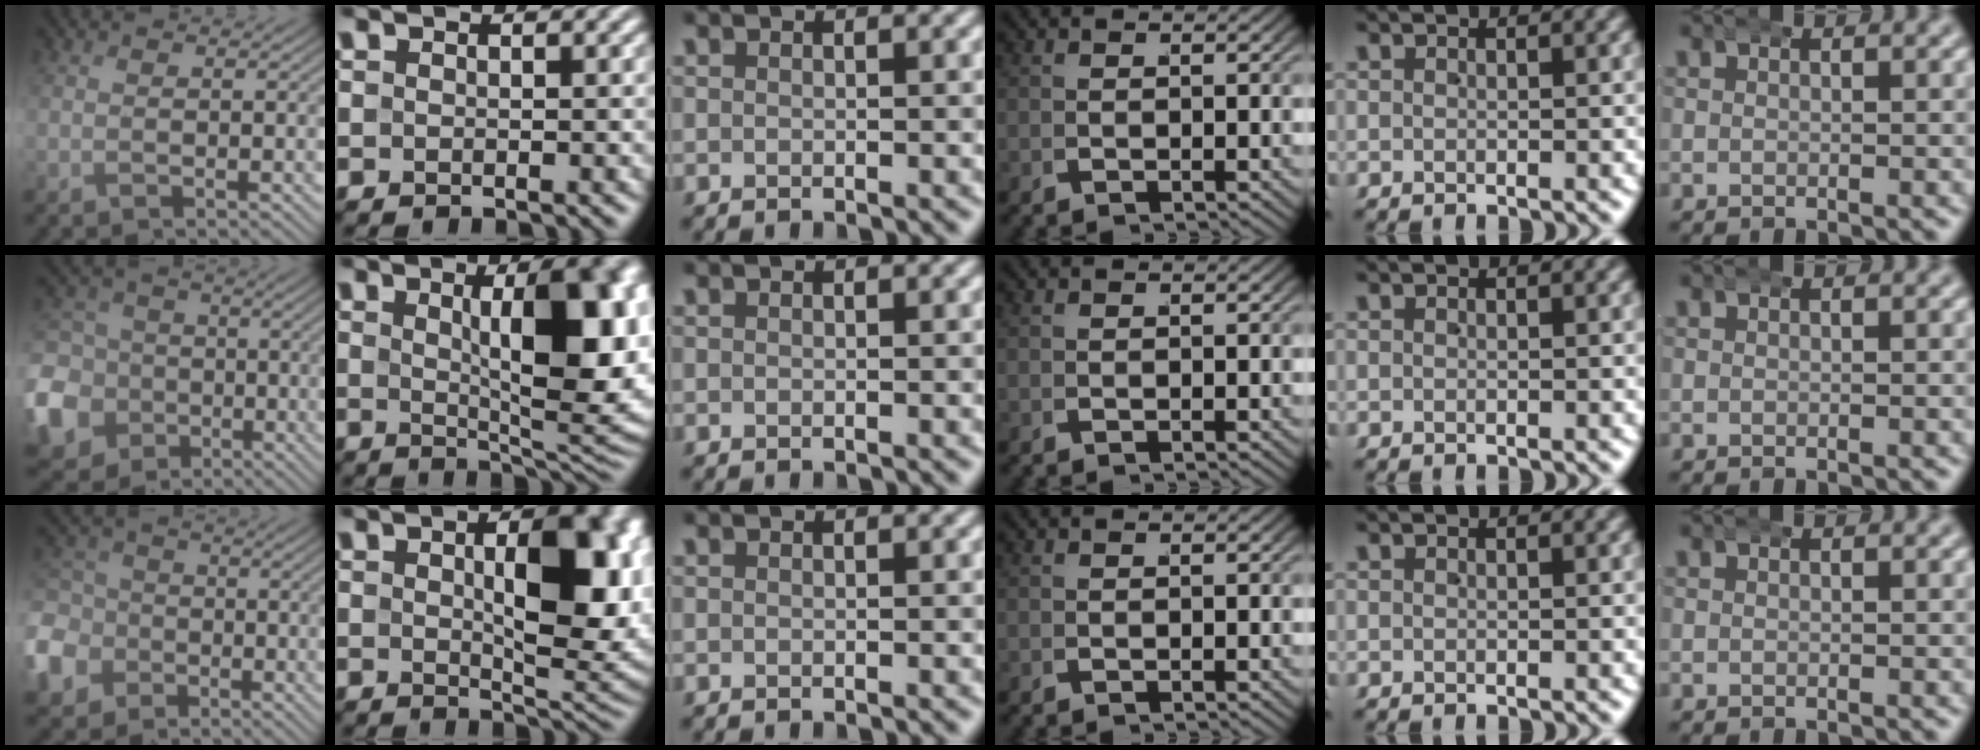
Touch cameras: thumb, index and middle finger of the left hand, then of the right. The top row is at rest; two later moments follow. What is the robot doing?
{"motion": "wrap", "object": "aluminum foil"}